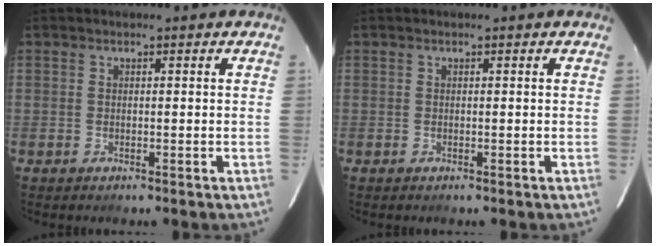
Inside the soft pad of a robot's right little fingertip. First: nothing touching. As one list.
[{"total": 0.0}]